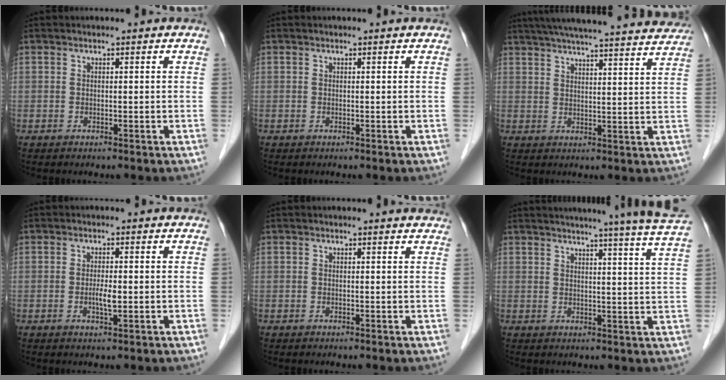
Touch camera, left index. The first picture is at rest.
{"total": 0.0}
{"total": 27.4, "force": [25.0, 2.3, 10.9], "torque": [-0.180, -0.010, 0.316]}
{"total": 2.2, "force": [-0.5, 0.5, 2.1], "torque": [-0.041, -0.004, -0.009]}
{"total": 2.3, "force": [2.2, 0.5, 0.5], "torque": [-0.009, 0.001, 0.011]}
{"total": 17.6, "force": [15.5, -1.8, 8.1], "torque": [-0.120, -0.050, 0.174]}